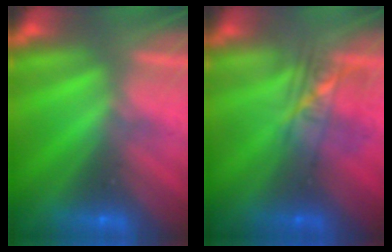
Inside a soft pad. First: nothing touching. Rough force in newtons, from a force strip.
{"total": 2.3}